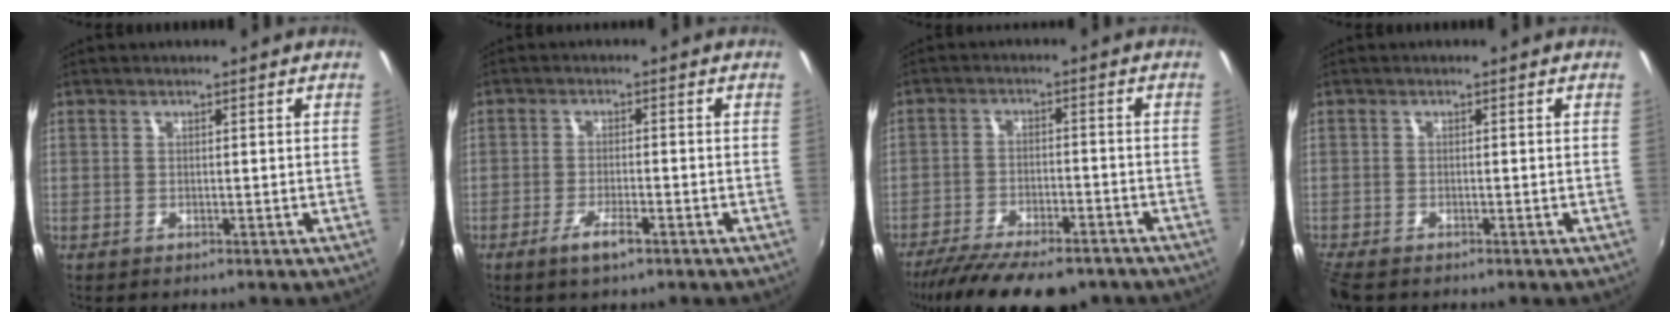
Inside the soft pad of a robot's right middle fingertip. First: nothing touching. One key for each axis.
{"total": 4.0, "fx": -2.7, "fy": -0.1, "fz": 3.0, "tx": -0.066, "ty": -0.011, "tz": -0.052}
{"total": 16.7, "fx": -13.3, "fy": 4.5, "fz": 9.0, "tx": -0.180, "ty": -0.045, "tz": -0.204}
{"total": 4.0, "fx": -3.4, "fy": 1.1, "fz": 1.8, "tx": -0.050, "ty": -0.022, "tz": -0.068}